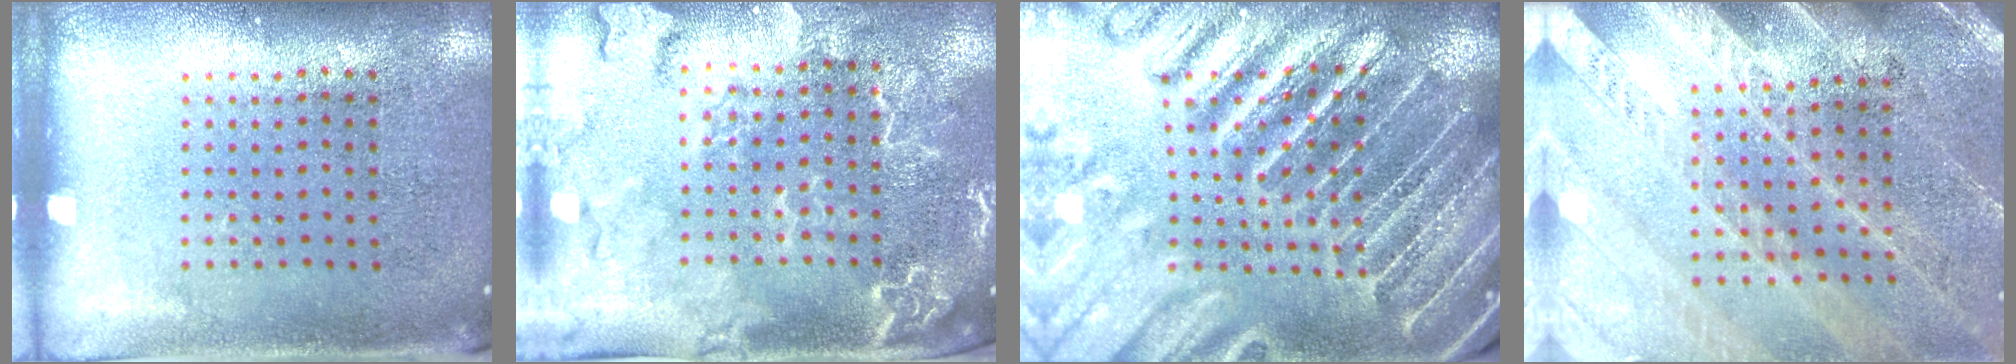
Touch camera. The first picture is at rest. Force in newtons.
{"total": 2.6, "press": 2.4, "slide": 0.9}
{"total": 4.2, "press": 4.0, "slide": 1.3}
{"total": 2.9, "press": 2.6, "slide": 1.1}